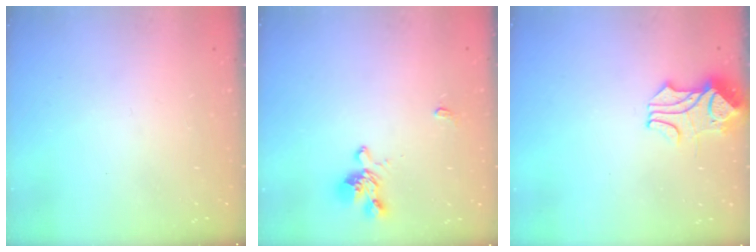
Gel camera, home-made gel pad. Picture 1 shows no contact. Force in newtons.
{"total": 1.6, "press": 1.1, "slide": 1.1}
{"total": 1.8, "press": 1.3, "slide": 1.1}